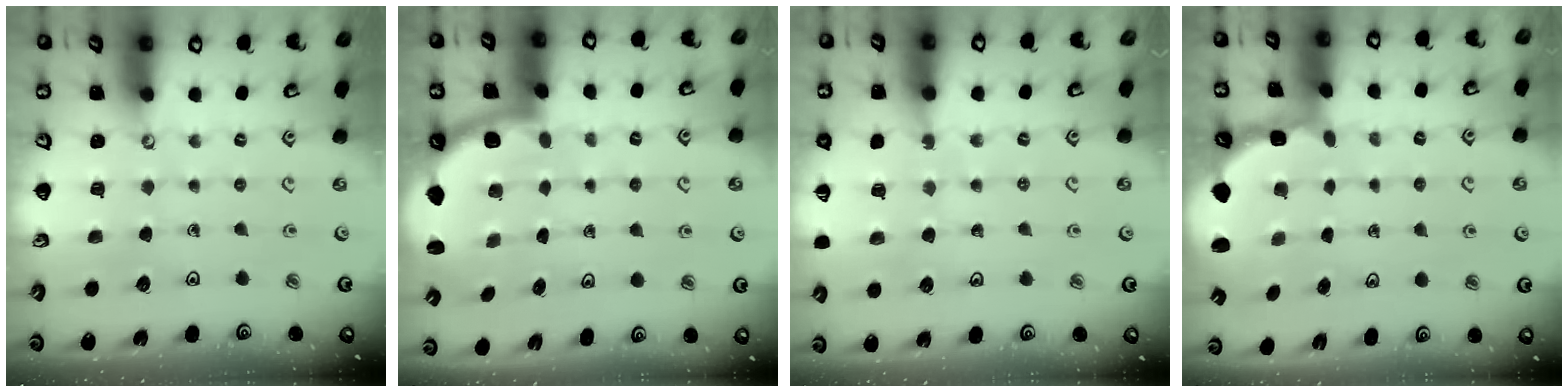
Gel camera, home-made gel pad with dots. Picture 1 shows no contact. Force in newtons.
{"total": 2.6, "press": 2.5, "slide": 0.6}
{"total": 6.7, "press": 6.4, "slide": 1.8}
{"total": 3.0, "press": 2.0, "slide": 2.2}